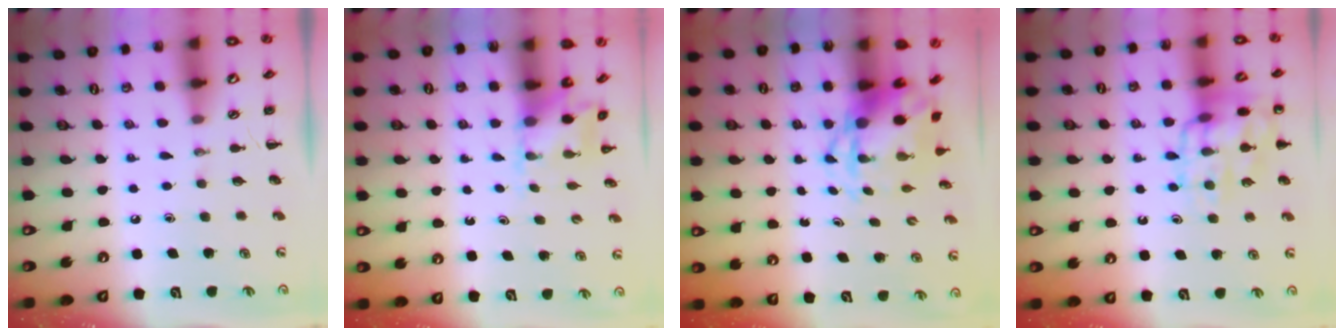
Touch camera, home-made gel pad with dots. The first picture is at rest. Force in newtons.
{"total": 2.5, "press": 2.5, "slide": 0.5}
{"total": 4.3, "press": 4.1, "slide": 1.1}
{"total": 14.7, "press": 14.6, "slide": 1.6}